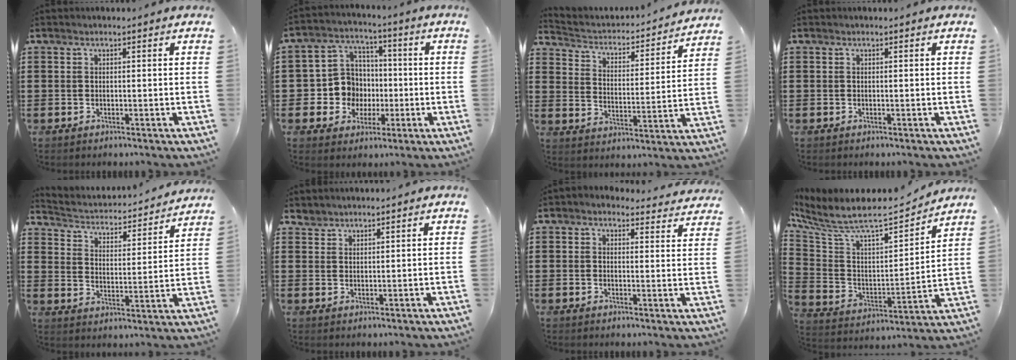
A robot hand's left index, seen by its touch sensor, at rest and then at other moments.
{"total": 8.7, "force": [-0.4, 8.4, 2.3], "torque": [-0.073, 0.012, 0.000]}
{"total": 2.1, "force": [2.0, 0.6, 0.2], "torque": [-0.023, -0.027, 0.021]}
{"total": 0.0}
{"total": 2.1, "force": [2.0, 0.6, 0.3], "torque": [-0.024, -0.028, 0.023]}
{"total": 1.8, "force": [1.7, 0.5, -0.1], "torque": [-0.005, 0.002, 0.035]}
{"total": 2.6, "force": [2.5, 0.7, 0.3], "torque": [-0.008, -0.011, 0.044]}
{"total": 7.2, "force": [6.1, 1.8, 3.4], "torque": [-0.101, -0.053, 0.095]}